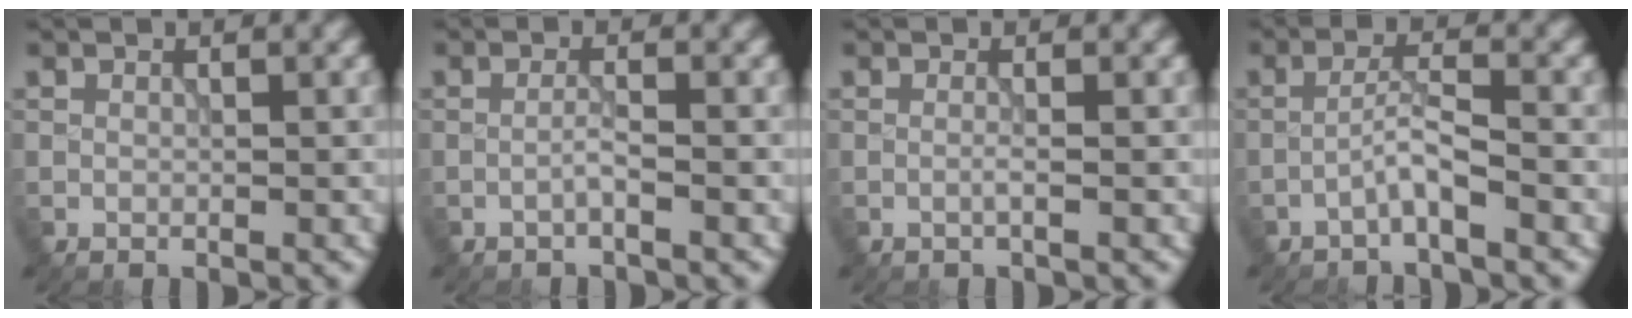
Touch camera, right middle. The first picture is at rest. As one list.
[{"total": 1.1, "force": [-0.7, -0.1, 0.9], "torque": [-0.016, 0.007, -0.016]}, {"total": 0.7, "force": [-0.3, 0.1, 0.7], "torque": [-0.014, 0.000, -0.008]}, {"total": 2.3, "force": [-1.5, 0.0, 1.8], "torque": [-0.037, 0.015, -0.034]}]